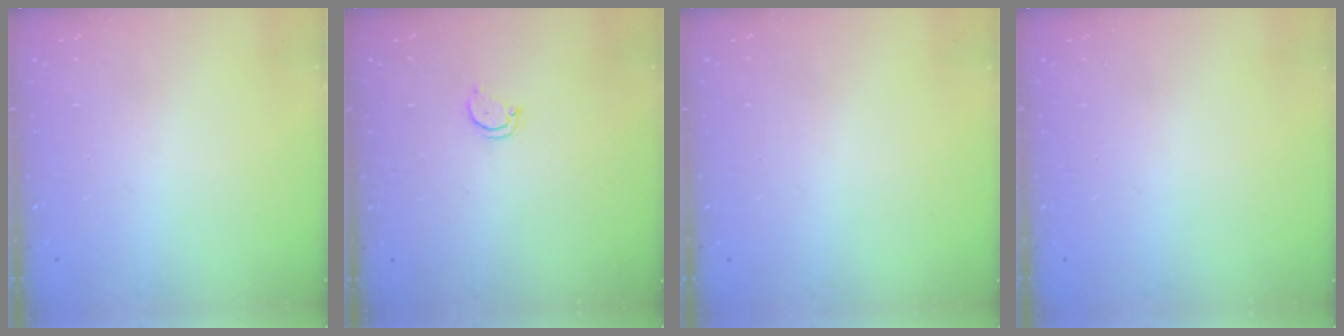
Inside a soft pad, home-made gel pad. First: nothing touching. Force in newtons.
{"total": 2.5, "press": 2.5, "slide": 0.3}
{"total": 0.0}
{"total": 0.0}